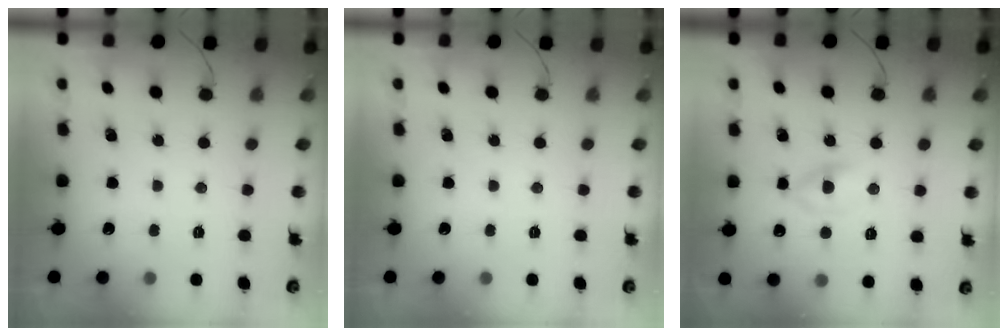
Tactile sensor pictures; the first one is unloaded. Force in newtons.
{"total": 0.0}
{"total": 2.6, "press": 2.3, "slide": 1.3}